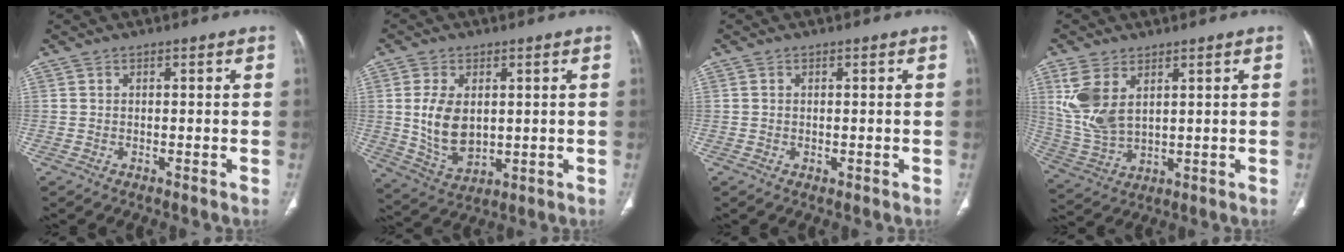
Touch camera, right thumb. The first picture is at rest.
{"total": 10.4, "force": [1.1, 6.5, 8.1], "torque": [-0.143, -0.015, 0.039]}
{"total": 0.7, "force": [0.0, 0.5, 0.4], "torque": [-0.011, -0.002, 0.002]}
{"total": 10.1, "force": [3.9, 5.6, 7.5], "torque": [-0.167, -0.012, 0.094]}